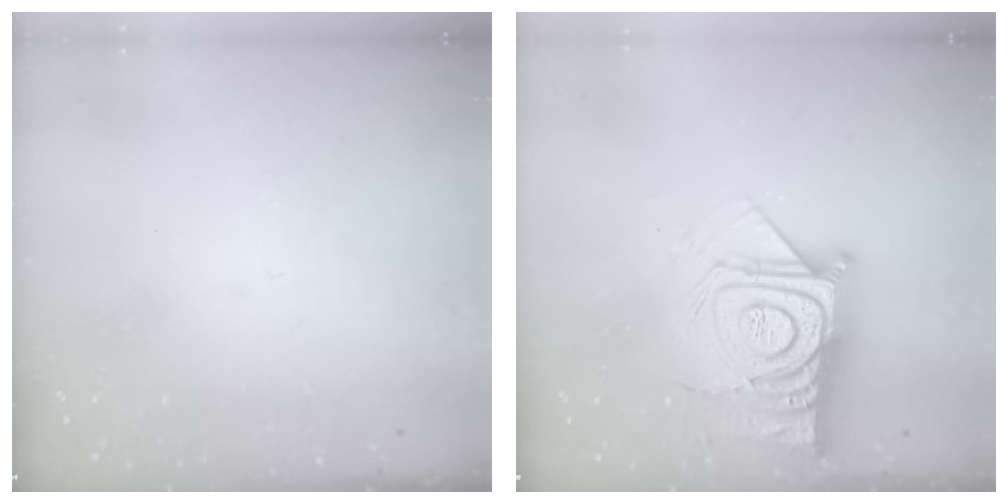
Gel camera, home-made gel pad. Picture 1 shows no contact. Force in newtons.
{"total": 18.4, "press": 18.4, "slide": 1.5}